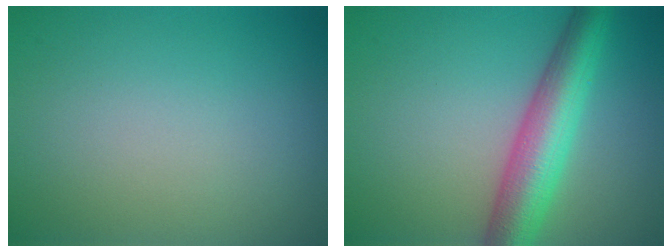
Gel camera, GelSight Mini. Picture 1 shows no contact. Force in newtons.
{"total": 6.5, "press": 6.5, "slide": 0.2}